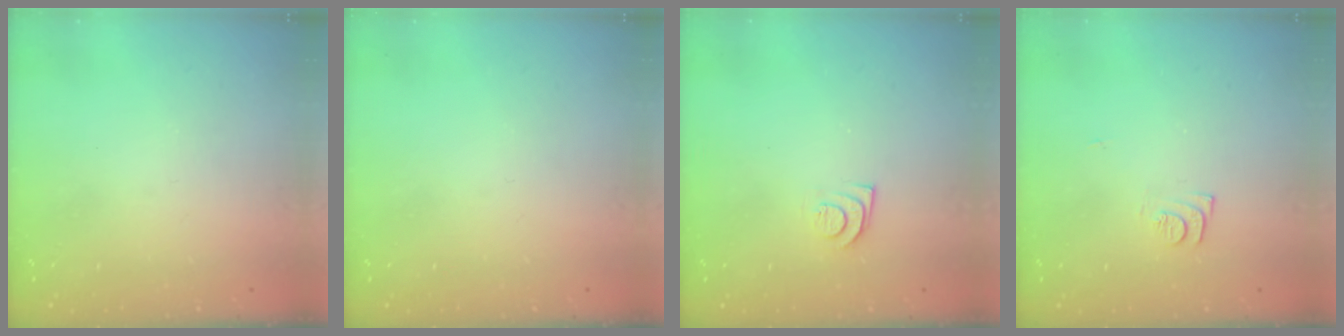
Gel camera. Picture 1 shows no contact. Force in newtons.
{"total": 0.0}
{"total": 7.9, "press": 7.8, "slide": 0.7}
{"total": 7.0, "press": 7.0, "slide": 0.6}